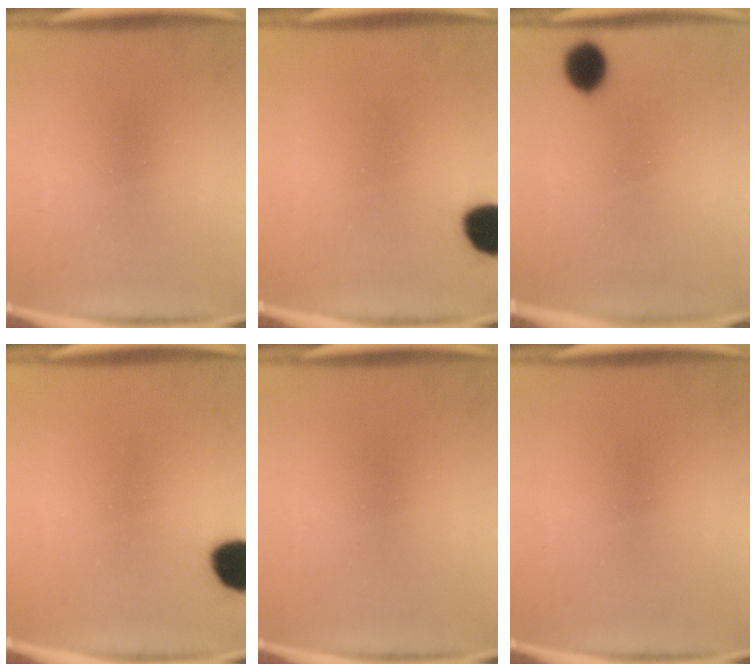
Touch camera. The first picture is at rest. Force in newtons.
{"total": 8.6}
{"total": 6.0}
{"total": 8.6}
{"total": 0.0}
{"total": 0.0}